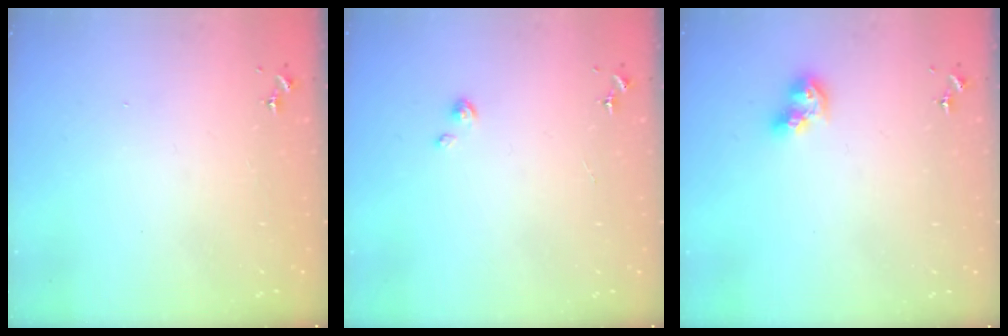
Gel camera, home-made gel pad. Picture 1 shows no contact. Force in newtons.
{"total": 2.2, "press": 2.2, "slide": 0.3}
{"total": 9.1, "press": 9.0, "slide": 0.8}